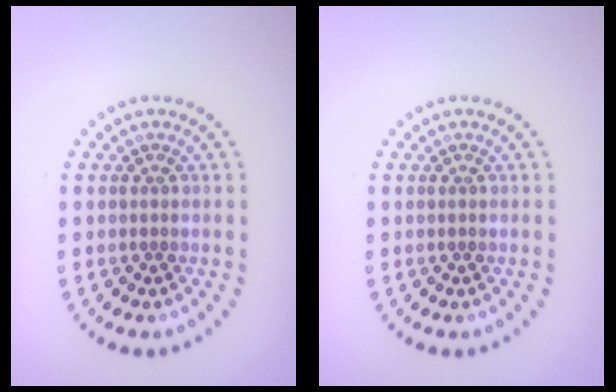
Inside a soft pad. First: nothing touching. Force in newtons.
{"total": 0.0}